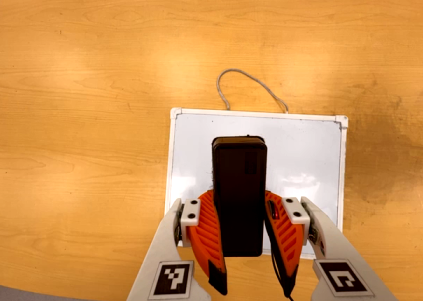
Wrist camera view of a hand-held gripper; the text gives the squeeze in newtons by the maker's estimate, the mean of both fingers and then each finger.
{"total": 8.9, "left": 7.6, "right": 10.2}